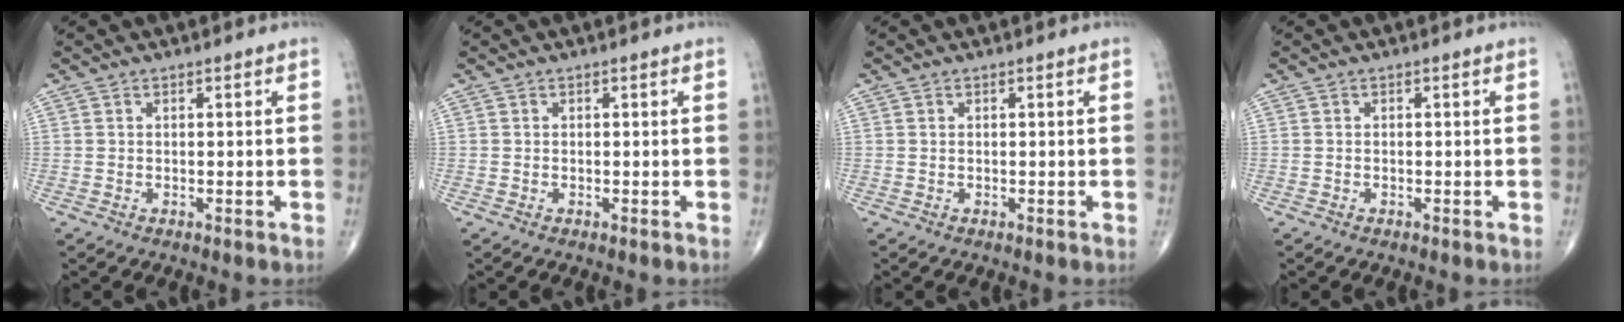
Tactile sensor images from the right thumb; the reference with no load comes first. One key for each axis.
{"total": 0.0}
{"total": 0.0}
{"total": 0.0}